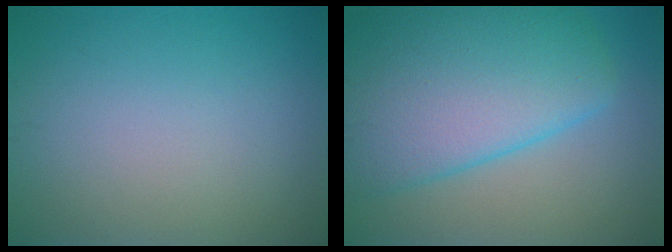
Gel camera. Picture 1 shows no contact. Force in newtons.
{"total": 10.6, "press": 10.5, "slide": 0.4}